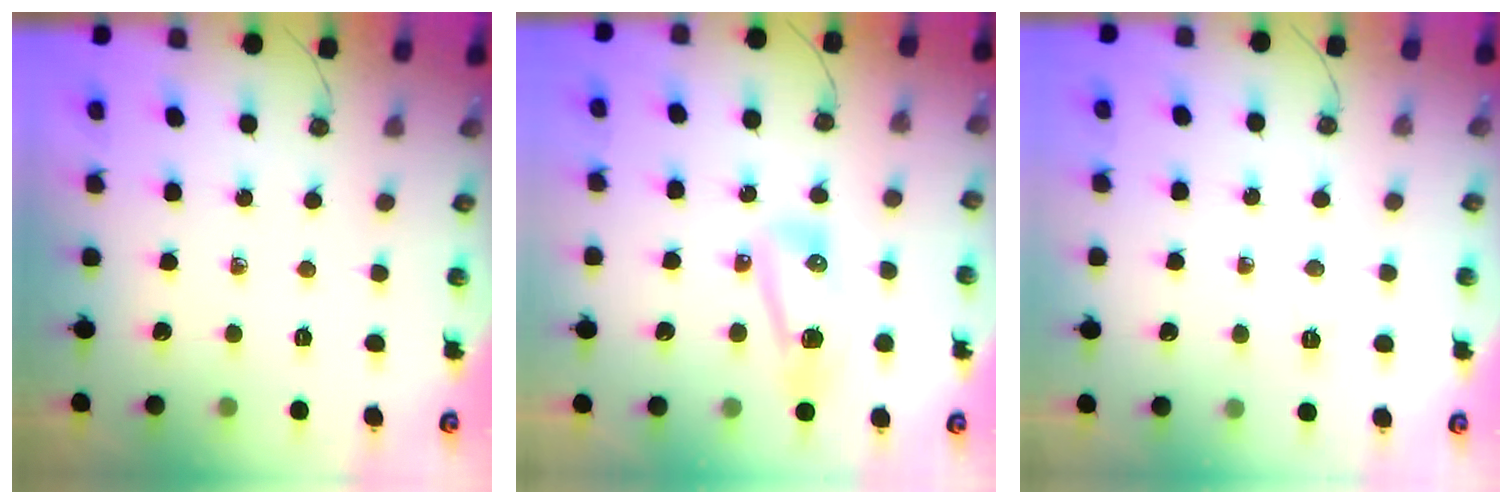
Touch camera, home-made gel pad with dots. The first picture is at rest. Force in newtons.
{"total": 8.8, "press": 8.5, "slide": 1.9}
{"total": 3.1, "press": 2.8, "slide": 1.2}